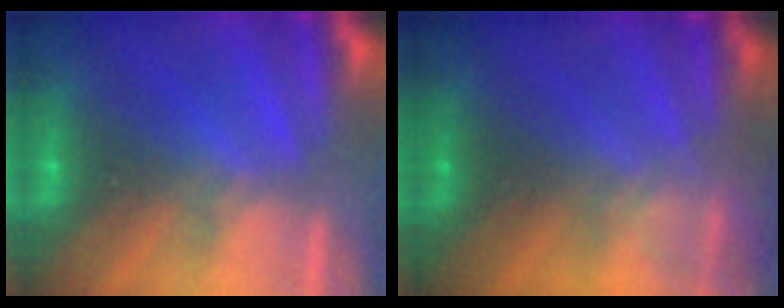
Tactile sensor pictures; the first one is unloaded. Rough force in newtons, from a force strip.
{"total": 2.3}